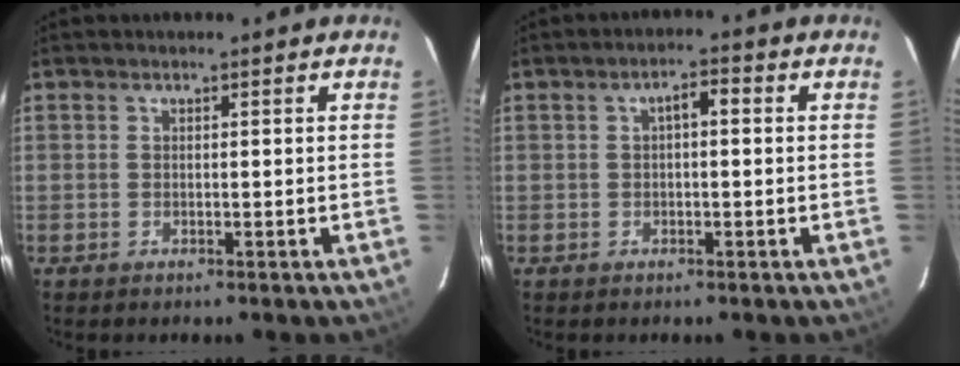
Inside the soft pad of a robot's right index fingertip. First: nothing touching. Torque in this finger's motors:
{"motor_torque": [0.21, 0.02, 0.24, 0.04]}